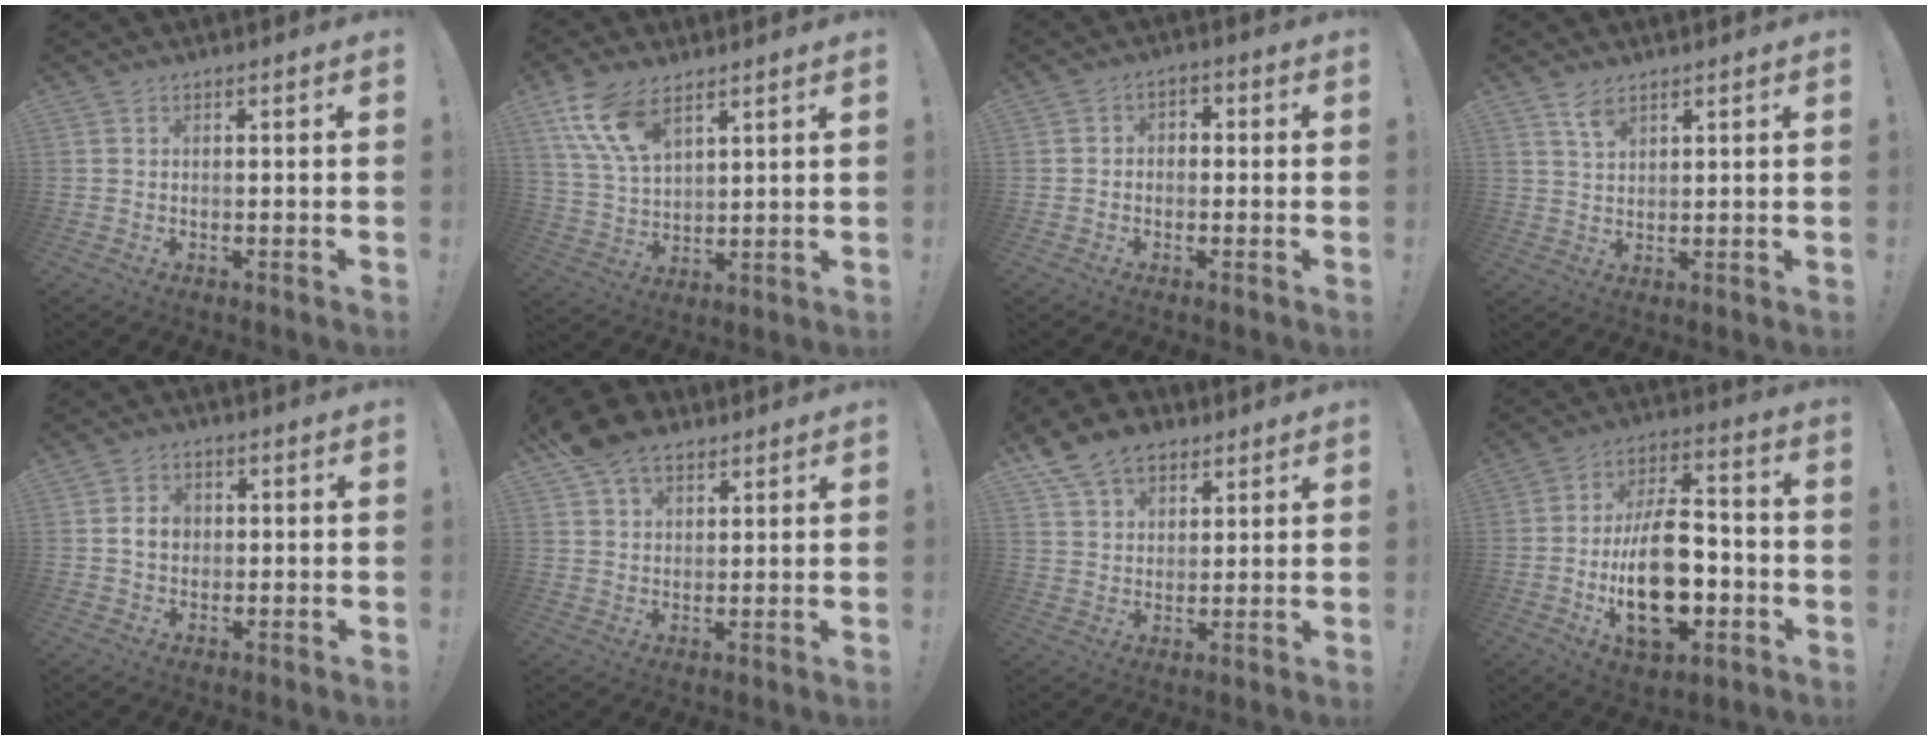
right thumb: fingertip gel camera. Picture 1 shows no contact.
{"total": 12.6, "force": [7.7, 6.4, 7.6], "torque": [-0.159, -0.024, 0.148]}
{"total": 3.0, "force": [-1.8, 2.1, 1.3], "torque": [-0.019, 0.013, -0.032]}
{"total": 4.2, "force": [3.1, 1.7, 2.3], "torque": [-0.038, -0.019, 0.055]}
{"total": 4.7, "force": [0.3, 3.7, 2.8], "torque": [-0.037, 0.004, 0.003]}
{"total": 10.2, "force": [6.8, 5.9, 4.7], "torque": [-0.081, -0.027, 0.133]}
{"total": 11.5, "force": [7.7, 7.5, 4.2], "torque": [-0.072, -0.039, 0.152]}
{"total": 22.1, "force": [-4.7, 12.3, 17.8], "torque": [-0.306, 0.022, -0.071]}